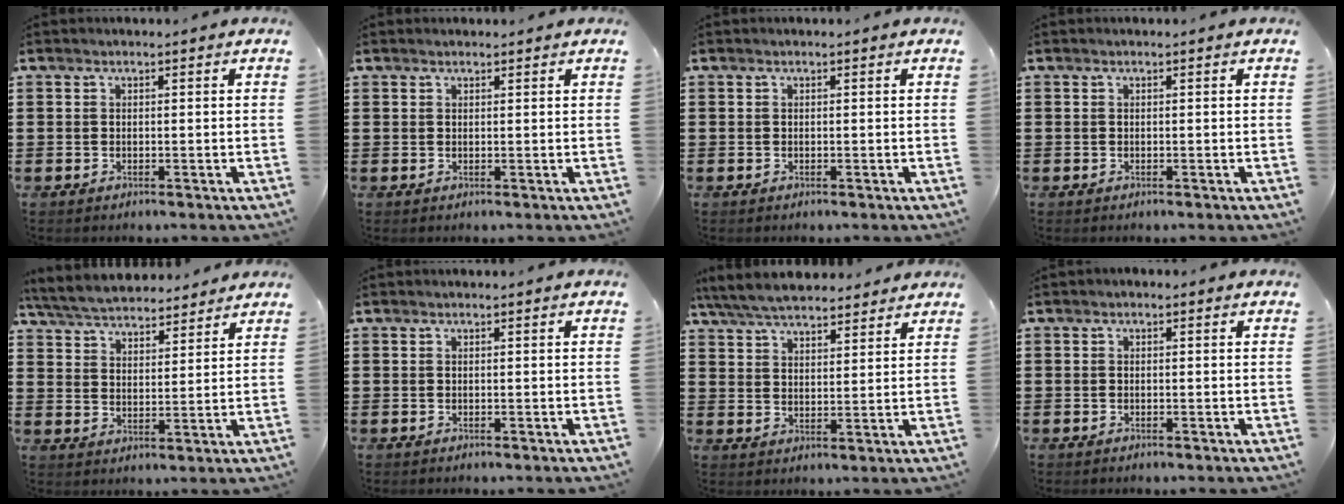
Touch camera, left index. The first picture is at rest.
{"total": 0.6, "force": [0.6, 0.2, 0.1], "torque": [-0.004, 0.001, 0.012]}
{"total": 0.0}
{"total": 0.0}
{"total": 5.7, "force": [5.5, 1.0, 1.0], "torque": [-0.044, -0.023, 0.099]}
{"total": 0.0}
{"total": 6.4, "force": [5.9, 1.4, 2.0], "torque": [-0.059, -0.012, 0.109]}
{"total": 0.6, "force": [-0.4, 0.3, 0.1], "torque": [-0.003, 0.000, -0.009]}